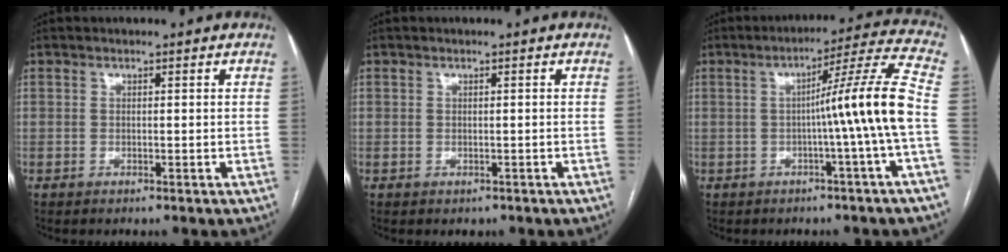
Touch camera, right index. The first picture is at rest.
{"total": 0.9, "force": [-0.3, 0.8, 0.1], "torque": [-0.004, 0.003, 0.000]}
{"total": 11.2, "force": [-1.6, -2.6, 10.7], "torque": [-0.148, 0.012, -0.023]}